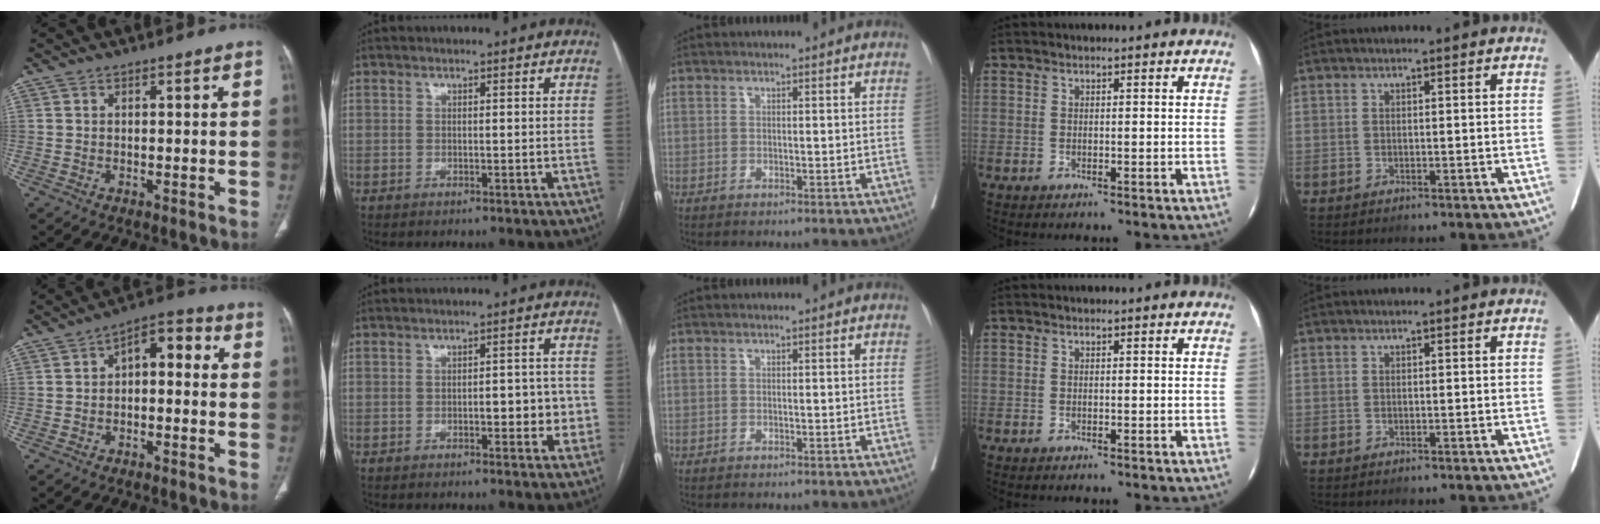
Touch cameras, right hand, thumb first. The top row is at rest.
{"thumb": {"total": 6.8, "force": [-0.1, 3.9, 5.5], "torque": [-0.056, 0.038, -0.015]}, "index": {"total": 5.3, "force": [-1.2, 2.2, 4.7], "torque": [-0.054, 0.017, -0.012]}}